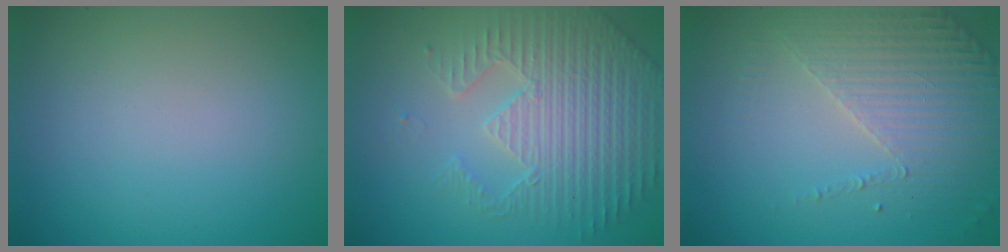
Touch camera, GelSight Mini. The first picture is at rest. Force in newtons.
{"total": 4.9, "press": 4.5, "slide": 1.9}
{"total": 4.3, "press": 3.3, "slide": 2.7}